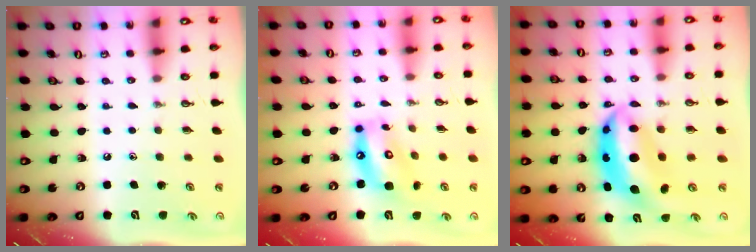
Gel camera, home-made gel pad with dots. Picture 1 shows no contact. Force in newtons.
{"total": 13.0, "press": 12.9, "slide": 1.4}
{"total": 11.1, "press": 11.1, "slide": 1.0}